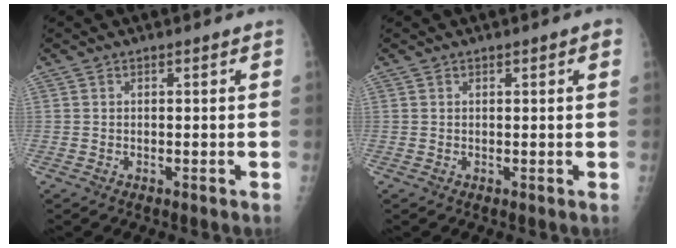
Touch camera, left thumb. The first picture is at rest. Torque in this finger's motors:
{"motor_torque": [-0.13, 0.09, -0.23, -0.24, 0.03]}